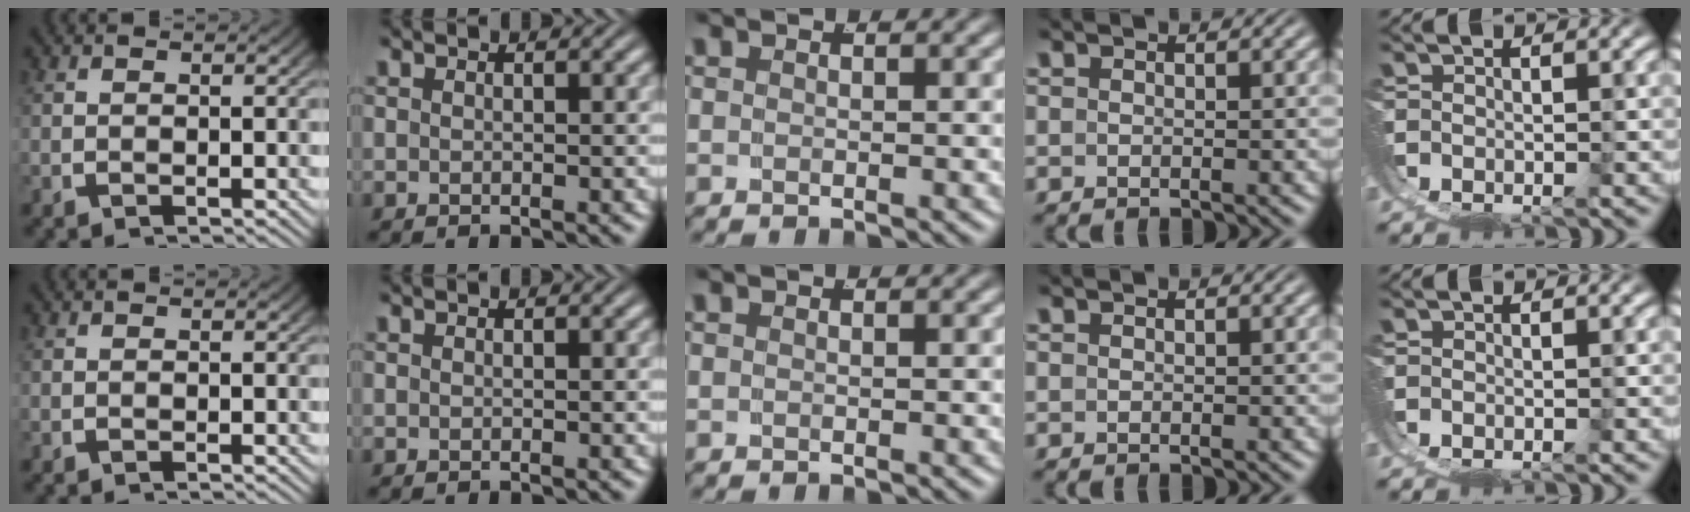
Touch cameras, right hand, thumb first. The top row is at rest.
{}